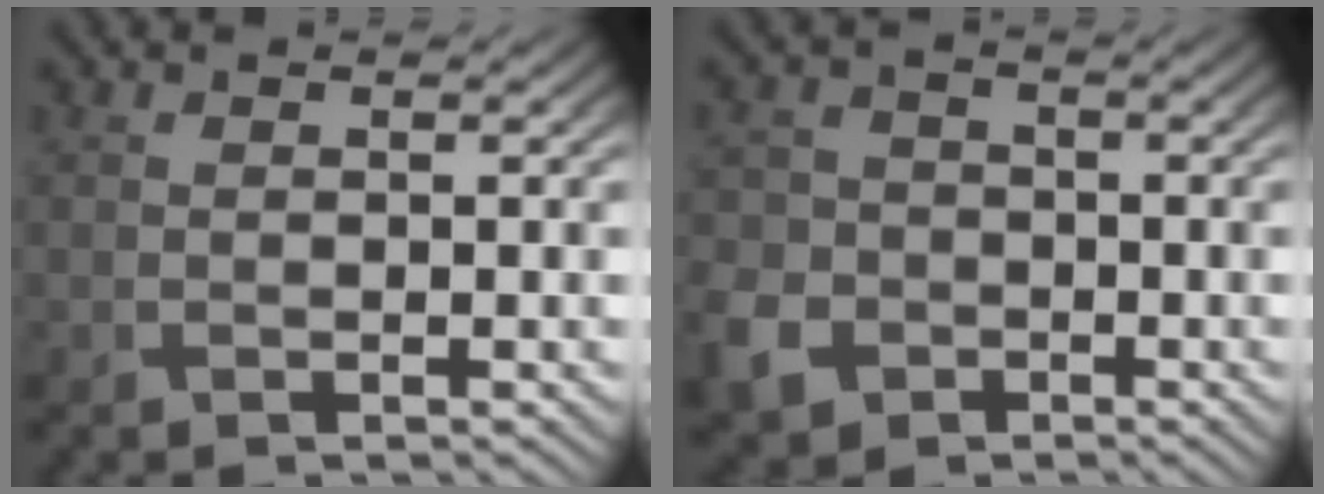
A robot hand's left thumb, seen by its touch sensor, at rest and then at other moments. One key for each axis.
{"total": 5.9, "fx": -3.0, "fy": 4.6, "fz": 2.2, "tx": -0.071, "ty": -0.011, "tz": -0.069}